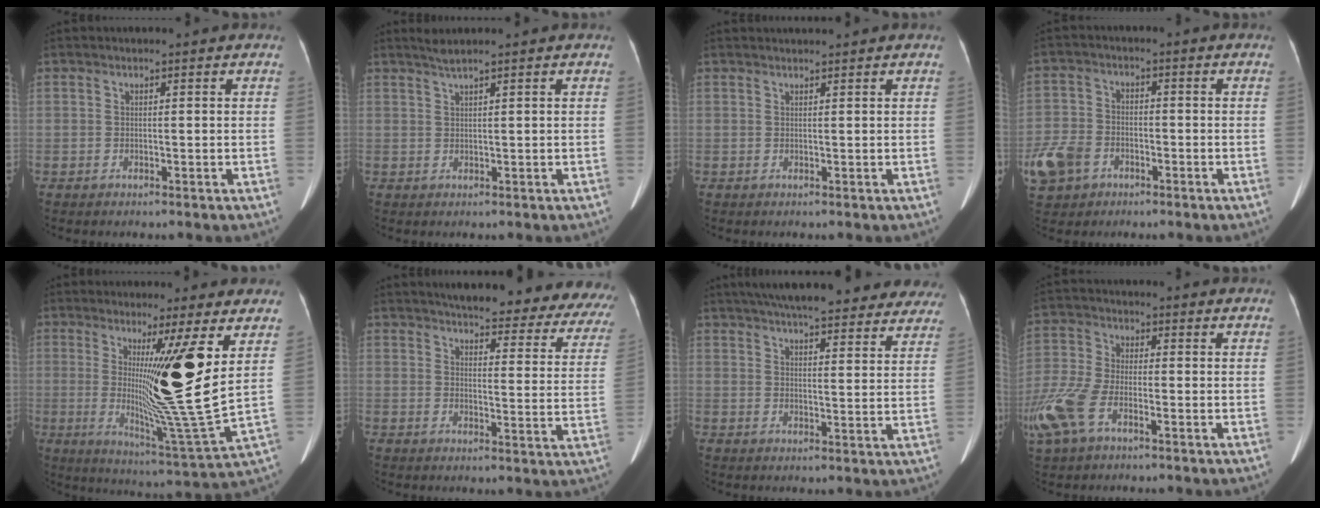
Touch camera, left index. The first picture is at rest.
{"total": 1.8, "force": [1.4, -0.4, 1.0], "torque": [-0.023, 0.009, 0.033]}
{"total": 1.4, "force": [1.4, -0.2, 0.2], "torque": [-0.003, 0.015, 0.029]}
{"total": 9.6, "force": [-4.8, 6.8, 4.7], "torque": [-0.128, 0.006, -0.084]}
{"total": 14.5, "force": [3.3, -1.5, 14.1], "torque": [-0.238, -0.038, 0.058]}
{"total": 27.0, "force": [24.5, 5.5, 10.1], "torque": [-0.119, -0.070, 0.266]}
{"total": 26.3, "force": [22.6, 5.5, 12.3], "torque": [-0.190, 0.005, 0.273]}
{"total": 10.4, "force": [-4.8, 5.0, 7.7], "torque": [-0.198, -0.003, -0.093]}